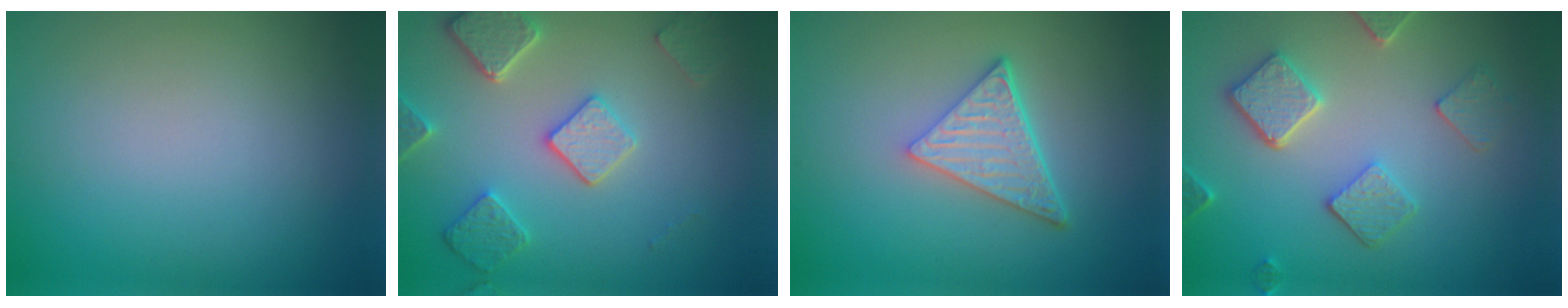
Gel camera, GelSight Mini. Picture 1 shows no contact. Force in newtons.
{"total": 4.6, "press": 3.8, "slide": 2.6}
{"total": 4.7, "press": 3.3, "slide": 3.3}
{"total": 4.4, "press": 3.7, "slide": 2.4}